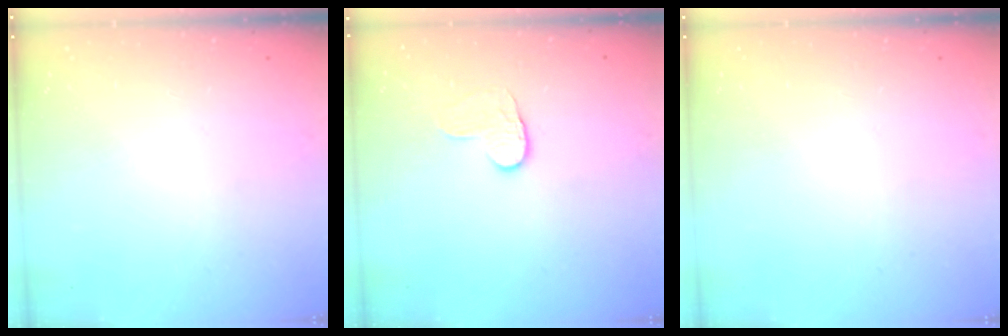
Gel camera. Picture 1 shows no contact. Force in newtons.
{"total": 5.0, "press": 4.9, "slide": 0.5}
{"total": 0.0}